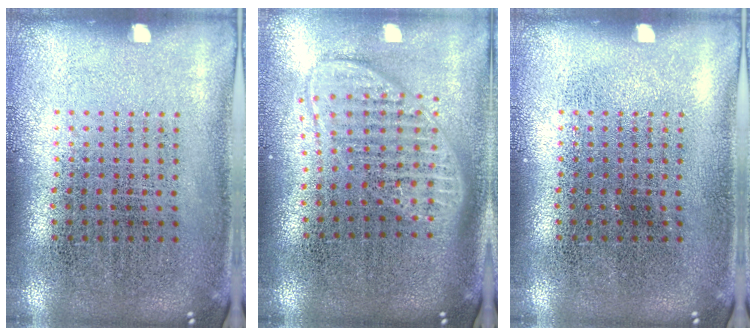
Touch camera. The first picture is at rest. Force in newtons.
{"total": 1.9, "press": 1.5, "slide": 1.1}
{"total": 0.0}